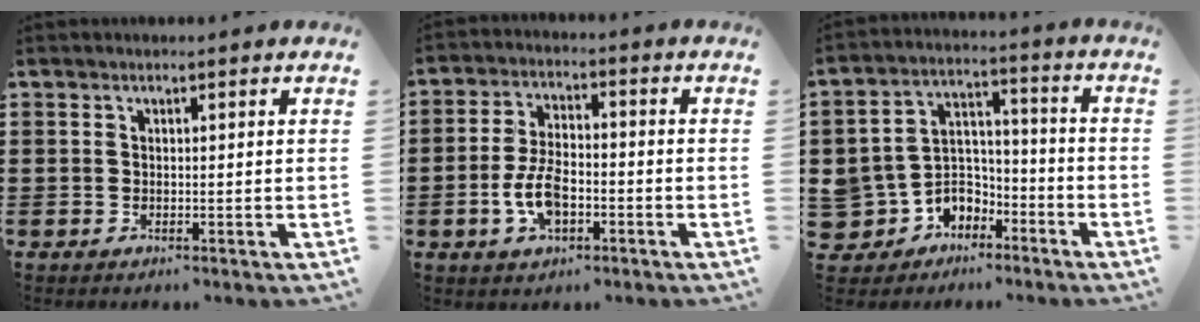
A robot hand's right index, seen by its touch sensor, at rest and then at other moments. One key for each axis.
{"total": 7.0, "fx": -2.2, "fy": 3.6, "fz": 5.6, "tx": -0.130, "ty": 0.002, "tz": -0.046}
{"total": 6.3, "fx": -3.1, "fy": 5.4, "fz": 0.5, "tx": -0.047, "ty": 0.004, "tz": -0.059}